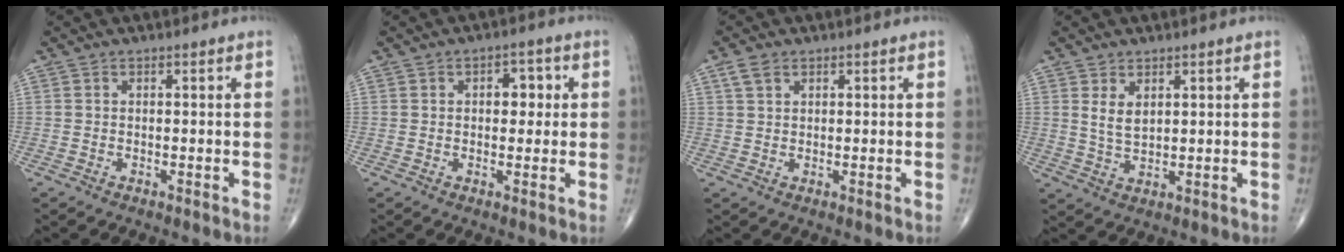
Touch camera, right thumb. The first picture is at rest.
{"total": 4.4, "force": [0.8, 2.9, 3.2], "torque": [-0.014, 0.003, 0.005]}
{"total": 2.5, "force": [1.4, 1.6, 1.4], "torque": [-0.029, 0.006, 0.030]}
{"total": 3.7, "force": [1.6, 1.9, 2.7], "torque": [-0.047, -0.015, 0.037]}